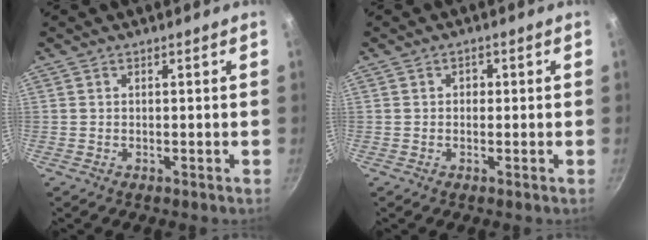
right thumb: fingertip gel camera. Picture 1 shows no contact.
{"total": 1.2, "force": [0.0, 1.0, 0.6], "torque": [-0.003, 0.005, -0.001]}